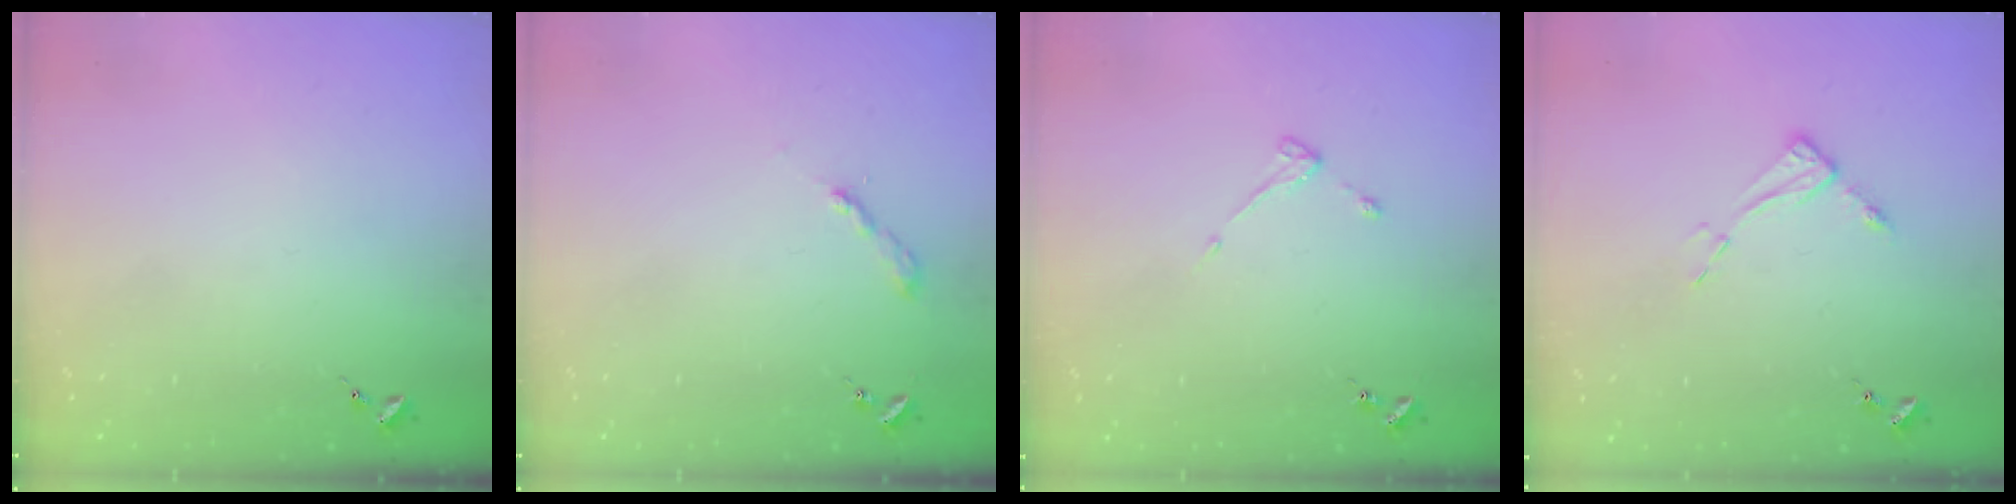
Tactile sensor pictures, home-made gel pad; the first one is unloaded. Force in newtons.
{"total": 2.0, "press": 2.0, "slide": 0.2}
{"total": 3.0, "press": 3.0, "slide": 0.4}
{"total": 6.5, "press": 6.5, "slide": 0.5}